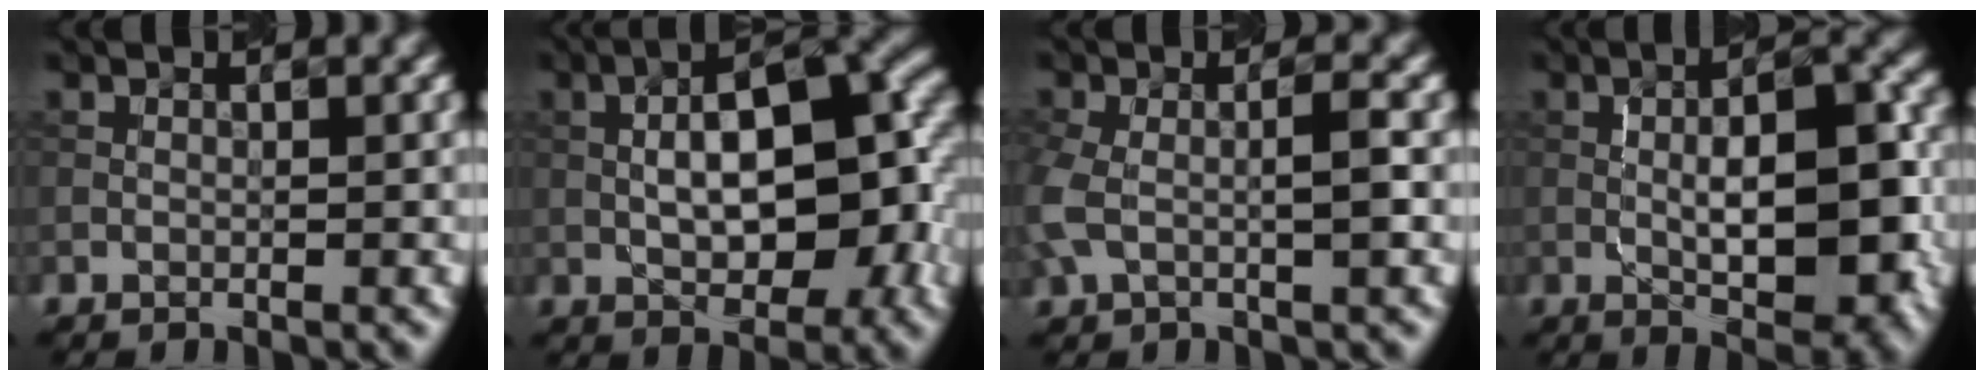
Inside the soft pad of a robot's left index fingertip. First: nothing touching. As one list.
[{"total": 10.6, "force": [-0.2, 4.6, 9.5], "torque": [-0.136, 0.014, -0.004]}, {"total": 4.3, "force": [-0.4, 1.8, 3.9], "torque": [-0.096, -0.001, -0.011]}, {"total": 9.1, "force": [-0.8, 3.4, 8.4], "torque": [-0.116, 0.007, -0.012]}]